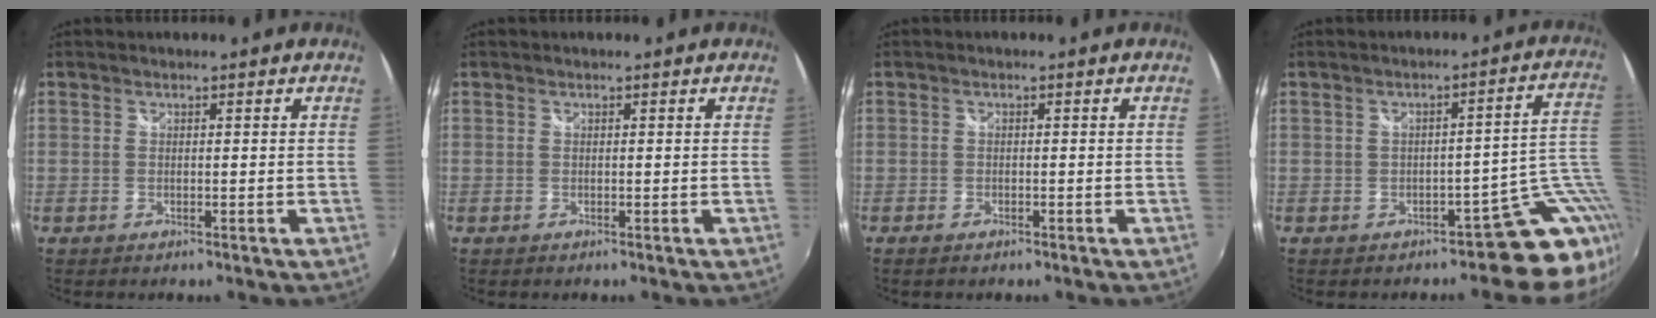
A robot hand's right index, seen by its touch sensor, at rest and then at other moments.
{"total": 0.0}
{"total": 1.4, "force": [-1.0, 0.6, 0.7], "torque": [-0.016, -0.002, -0.017]}
{"total": 6.5, "force": [-2.0, 3.8, 4.9], "torque": [-0.028, 0.023, -0.025]}